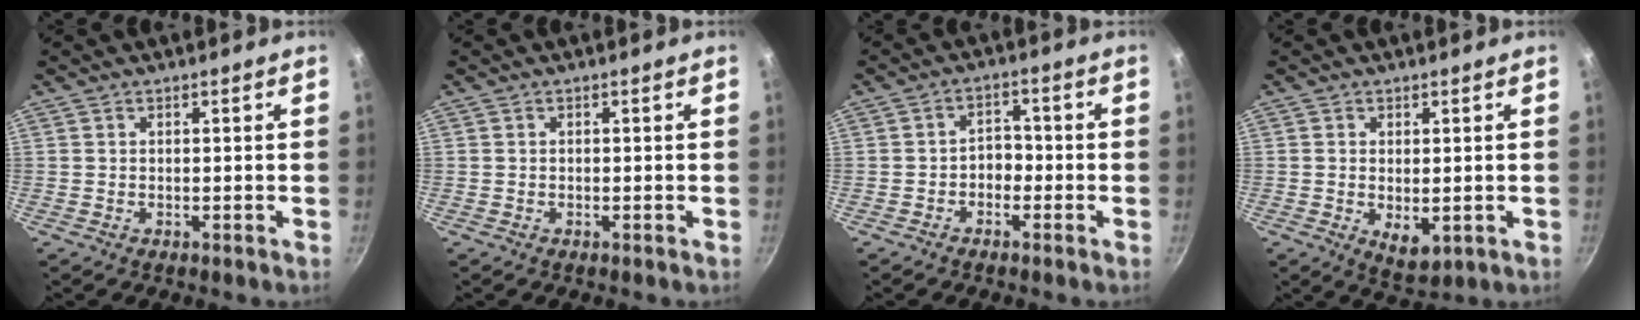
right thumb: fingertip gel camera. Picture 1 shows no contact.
{"total": 0.0}
{"total": 3.4, "force": [-1.4, 2.5, 1.8], "torque": [-0.003, 0.021, -0.027]}
{"total": 4.9, "force": [-0.7, 2.7, 4.1], "torque": [-0.060, -0.017, -0.002]}